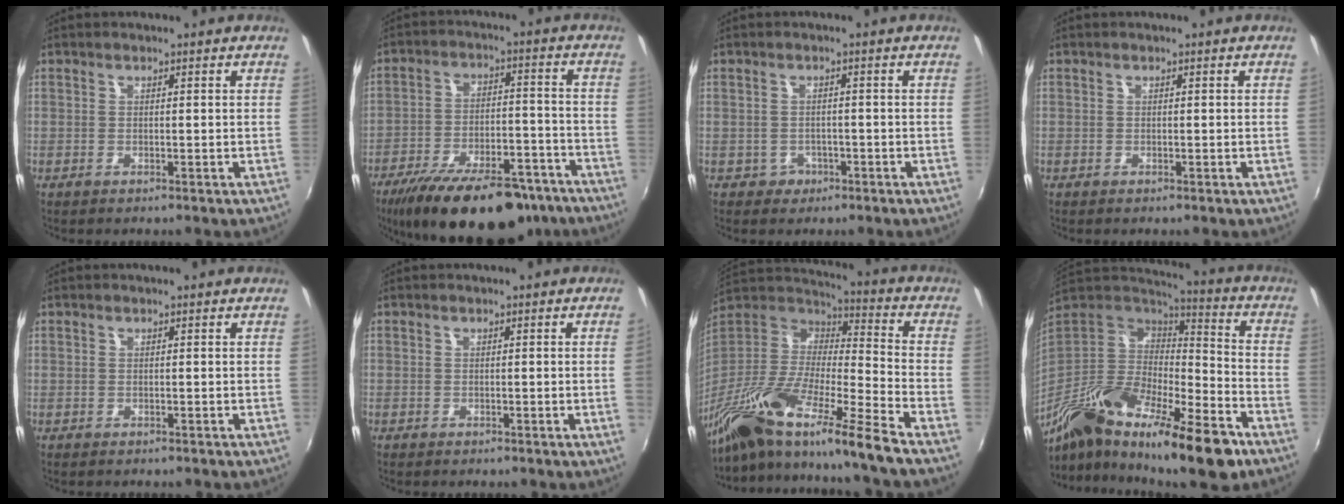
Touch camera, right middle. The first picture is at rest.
{"total": 23.8, "force": [-18.4, 8.2, 12.7], "torque": [-0.226, -0.019, -0.261]}
{"total": 2.1, "force": [-1.0, 1.9, 0.2], "torque": [-0.007, 0.002, -0.013]}
{"total": 0.0}
{"total": 0.0}
{"total": 1.1, "force": [0.0, -0.7, 0.8], "torque": [-0.005, -0.009, 0.000]}
{"total": 23.7, "force": [-17.0, 1.7, 16.5], "torque": [-0.277, -0.031, -0.316]}
{"total": 28.9, "force": [-18.3, 8.8, 20.5], "torque": [-0.349, -0.030, -0.305]}